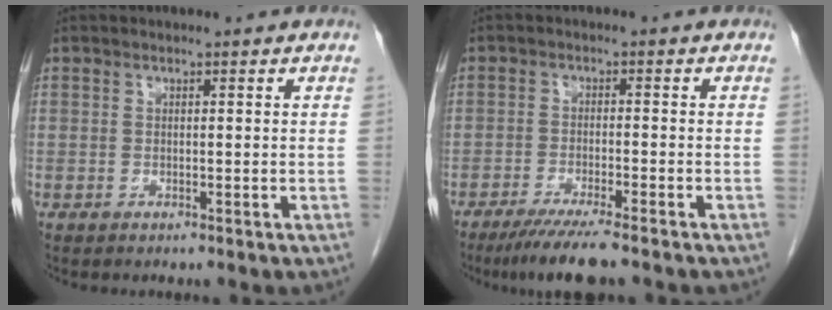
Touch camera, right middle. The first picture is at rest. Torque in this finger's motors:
{"motor_torque": [0.25, -0.16, 0.10, 0.04]}